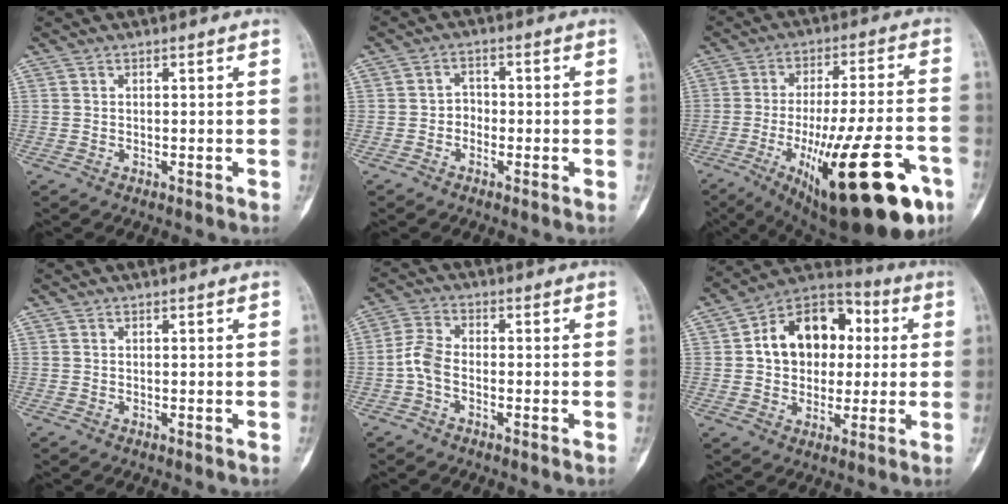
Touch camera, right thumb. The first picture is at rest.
{"total": 2.5, "force": [-1.1, 2.1, 0.8], "torque": [0.013, 0.011, -0.028]}
{"total": 29.0, "force": [-11.9, 8.8, 24.9], "torque": [-0.336, 0.028, -0.162]}
{"total": 0.0}
{"total": 4.6, "force": [-1.5, 2.6, 3.5], "torque": [-0.077, 0.017, -0.039]}
{"total": 16.2, "force": [2.5, 11.9, 10.8], "torque": [-0.116, 0.023, 0.032]}